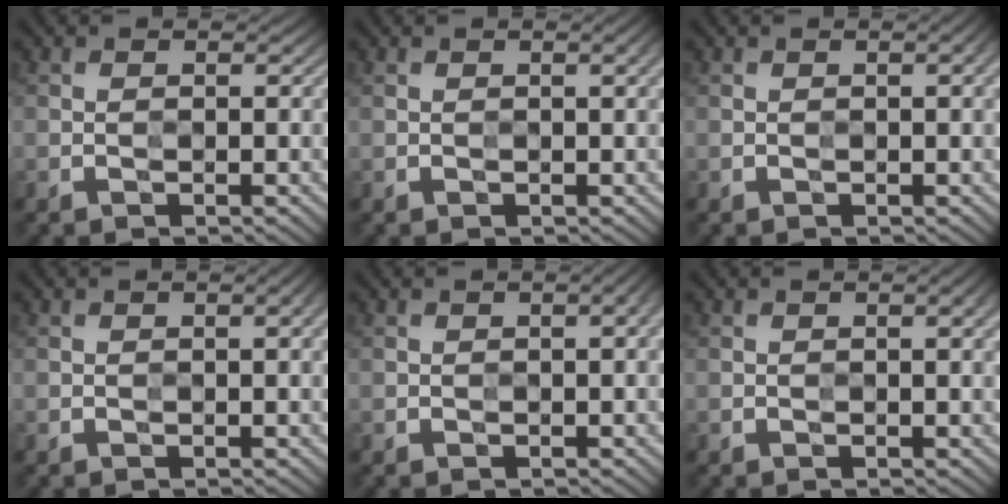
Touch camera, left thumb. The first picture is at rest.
{"total": 1.6, "force": [0.5, 0.3, 1.5], "torque": [-0.025, 0.005, 0.006]}
{"total": 1.5, "force": [0.3, 0.2, 1.4], "torque": [-0.023, 0.004, 0.004]}
{"total": 1.6, "force": [0.3, 0.3, 1.5], "torque": [-0.024, 0.005, 0.004]}
{"total": 1.9, "force": [0.2, 0.4, 1.8], "torque": [-0.025, 0.006, 0.001]}
{"total": 1.8, "force": [0.5, 0.3, 1.7], "torque": [-0.028, 0.005, 0.007]}